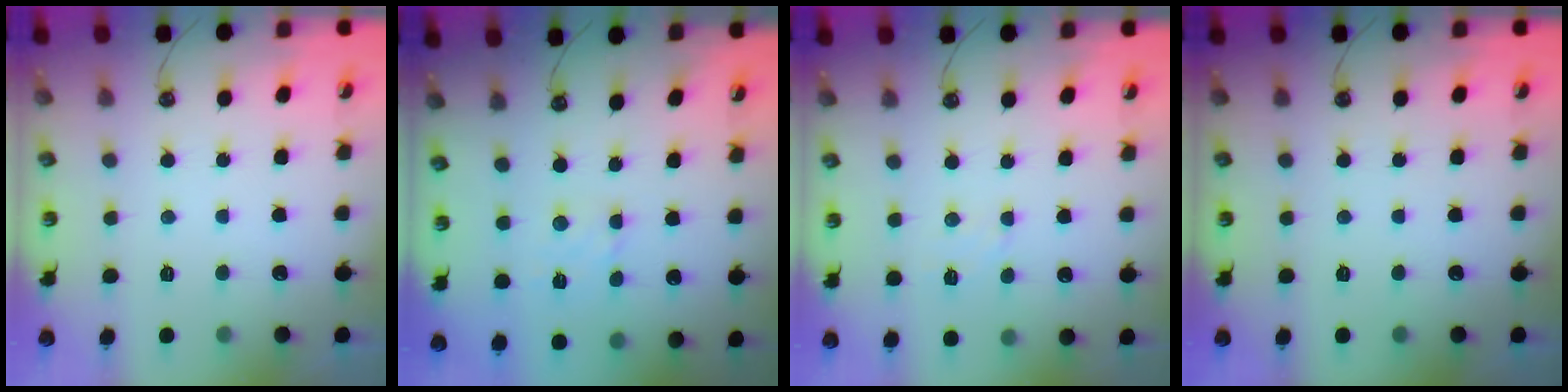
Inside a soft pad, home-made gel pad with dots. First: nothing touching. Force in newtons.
{"total": 2.8, "press": 2.7, "slide": 0.6}
{"total": 5.2, "press": 5.2, "slide": 0.8}
{"total": 0.0}